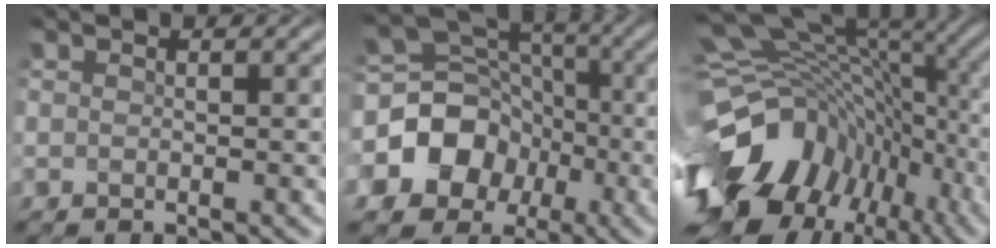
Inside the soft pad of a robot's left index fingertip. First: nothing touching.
{"total": 9.4, "force": [-2.3, 7.9, 4.4], "torque": [-0.084, 0.004, -0.059]}
{"total": 16.7, "force": [-5.5, 10.9, 11.5], "torque": [-0.242, -0.006, -0.076]}